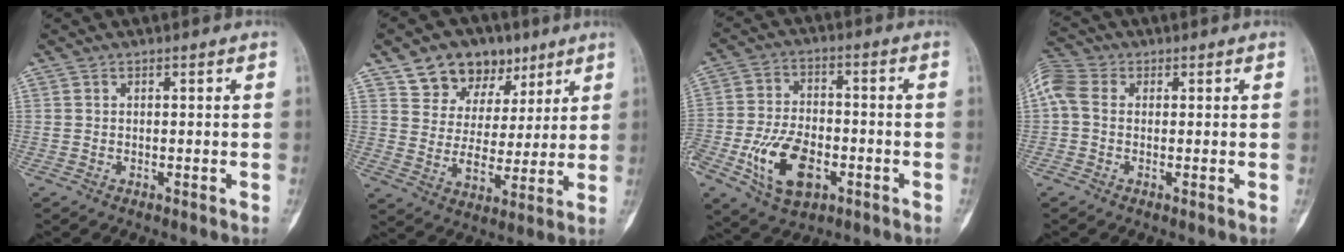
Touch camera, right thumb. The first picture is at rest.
{"total": 13.8, "force": [8.4, 9.7, 5.1], "torque": [-0.035, -0.031, 0.143]}
{"total": 13.4, "force": [-4.9, 7.8, 9.7], "torque": [-0.172, 0.015, -0.085]}
{"total": 6.1, "force": [0.7, 4.5, 4.0], "torque": [-0.098, 0.019, 0.006]}